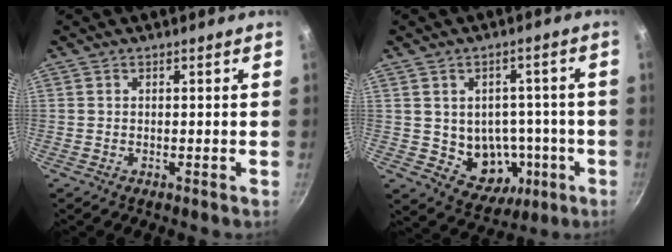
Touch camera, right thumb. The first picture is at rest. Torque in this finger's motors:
{"motor_torque": [-0.62, 0.39, 0.13, 0.59, 0.01]}